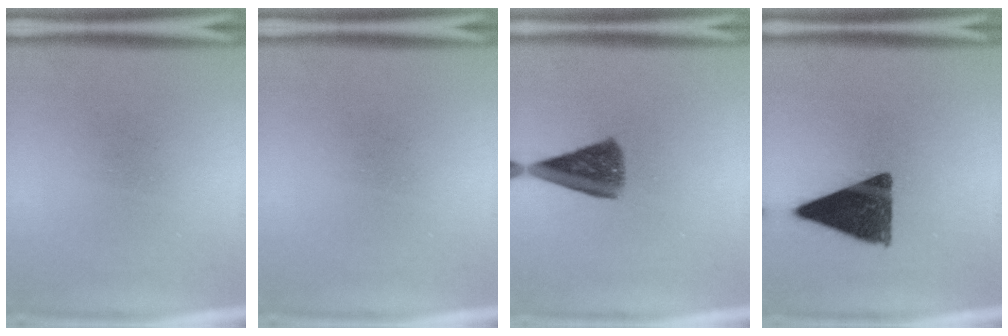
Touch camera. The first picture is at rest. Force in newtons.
{"total": 0.0}
{"total": 8.1}
{"total": 12.8}